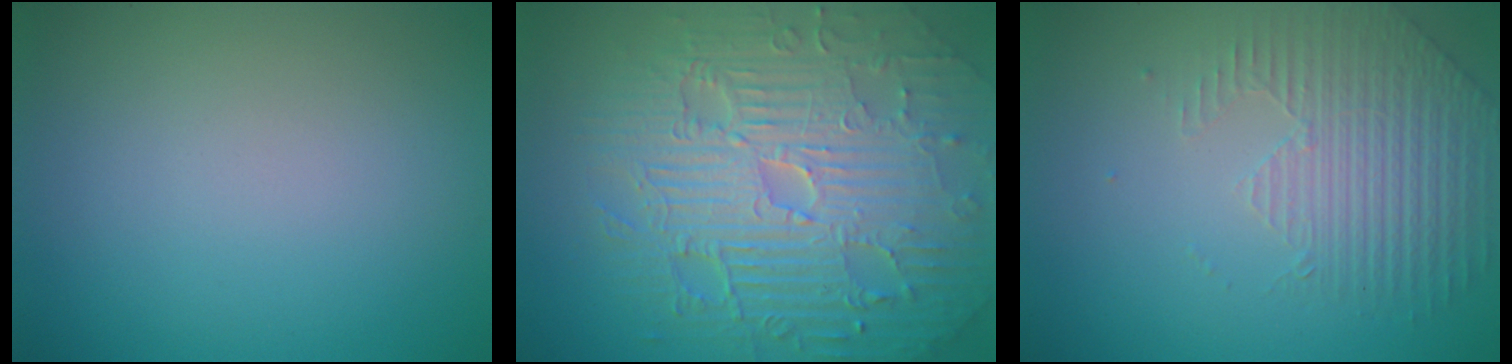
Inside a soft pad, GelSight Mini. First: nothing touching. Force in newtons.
{"total": 11.6, "press": 7.5, "slide": 8.8}
{"total": 2.1, "press": 1.8, "slide": 1.0}